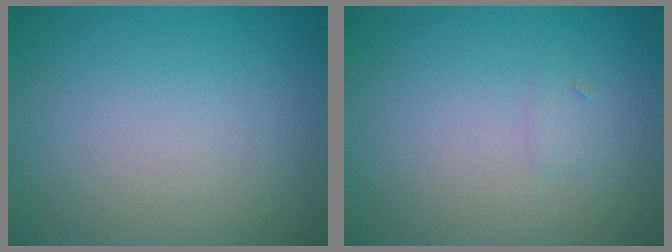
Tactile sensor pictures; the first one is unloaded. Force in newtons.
{"total": 0.7, "press": 0.7, "slide": 0.0}